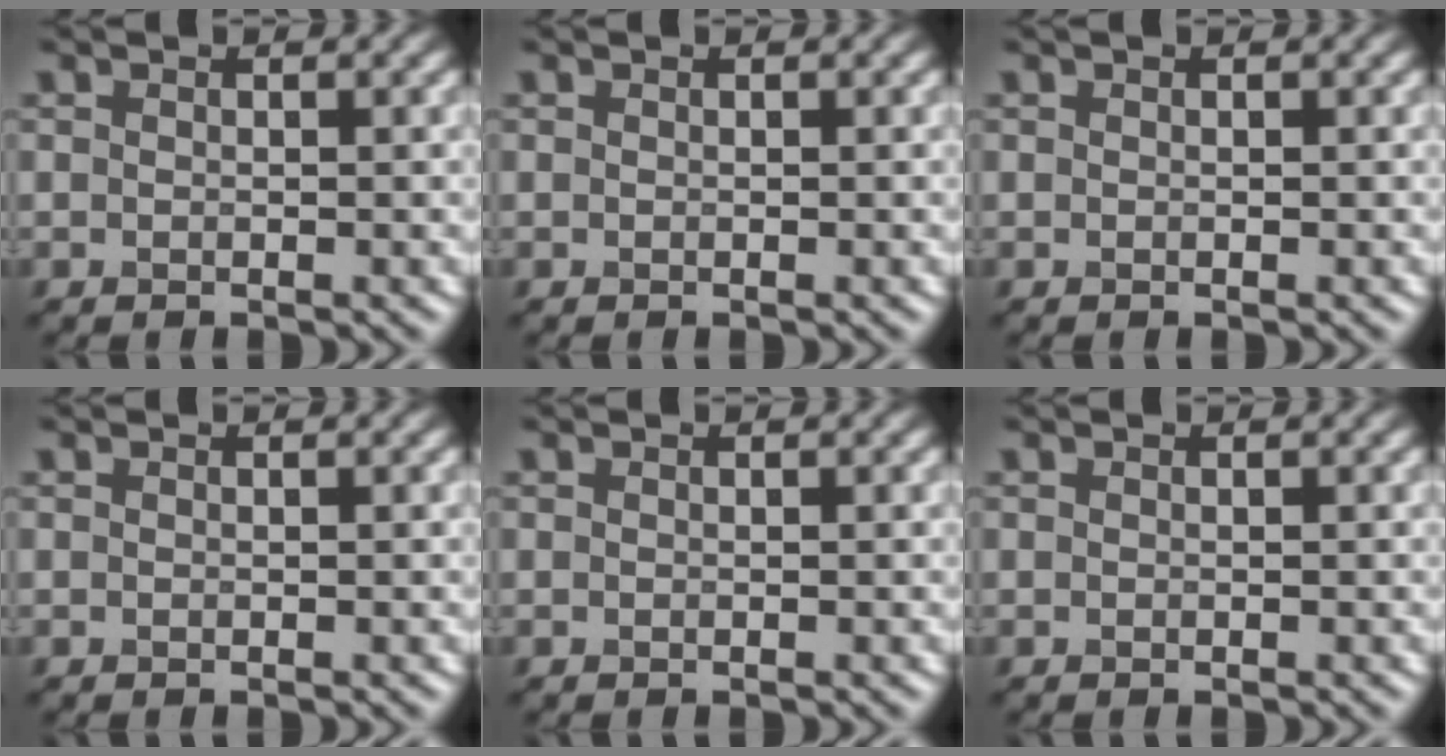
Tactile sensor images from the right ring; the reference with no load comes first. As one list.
[{"total": 0.0}, {"total": 0.0}, {"total": 0.0}, {"total": 0.0}, {"total": 0.0}]